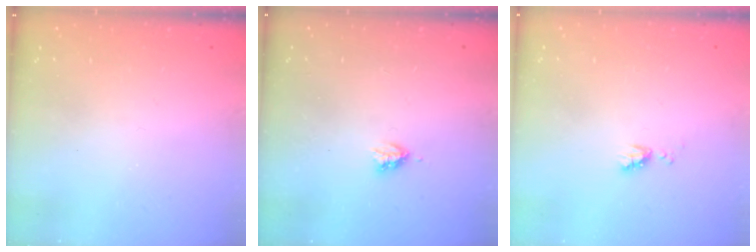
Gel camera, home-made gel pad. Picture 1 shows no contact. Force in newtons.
{"total": 2.9, "press": 2.9, "slide": 0.5}
{"total": 4.3, "press": 4.2, "slide": 0.7}